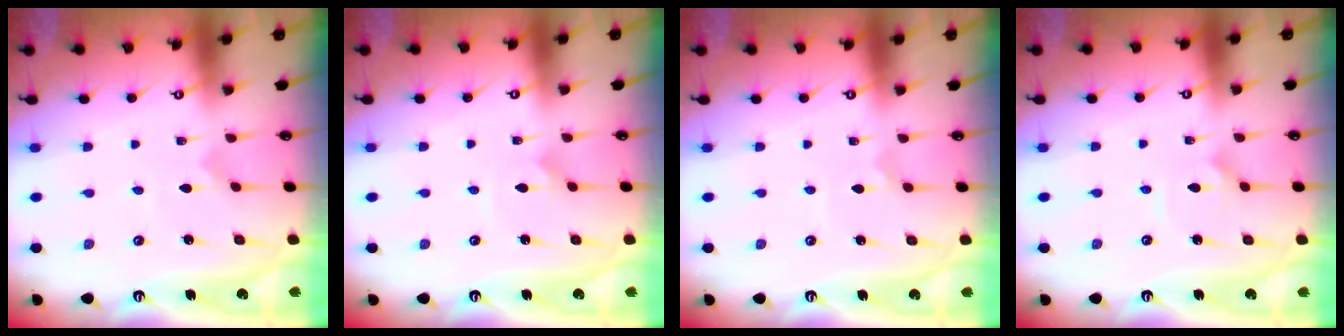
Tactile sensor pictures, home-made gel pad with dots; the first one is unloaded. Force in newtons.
{"total": 1.6, "press": 1.6, "slide": 0.0}
{"total": 0.8, "press": 0.8, "slide": 0.2}
{"total": 3.1, "press": 3.0, "slide": 0.3}